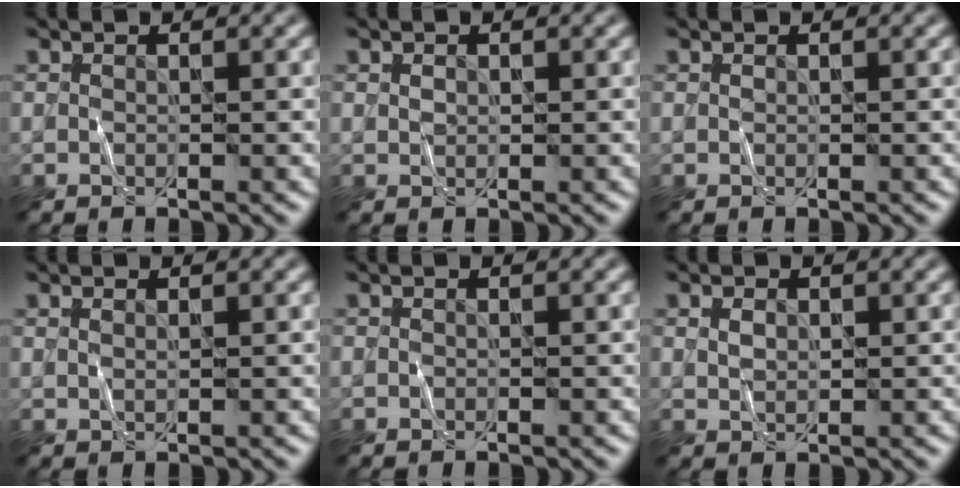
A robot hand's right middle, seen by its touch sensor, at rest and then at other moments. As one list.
[{"total": 0.7, "force": [0.2, 0.5, 0.4], "torque": [-0.008, 0.000, 0.004]}, {"total": 0.0}, {"total": 0.6, "force": [0.4, 0.1, 0.4], "torque": [-0.009, -0.001, 0.009]}, {"total": 0.0}, {"total": 1.3, "force": [0.4, 0.9, 0.8], "torque": [-0.017, 0.000, 0.011]}]